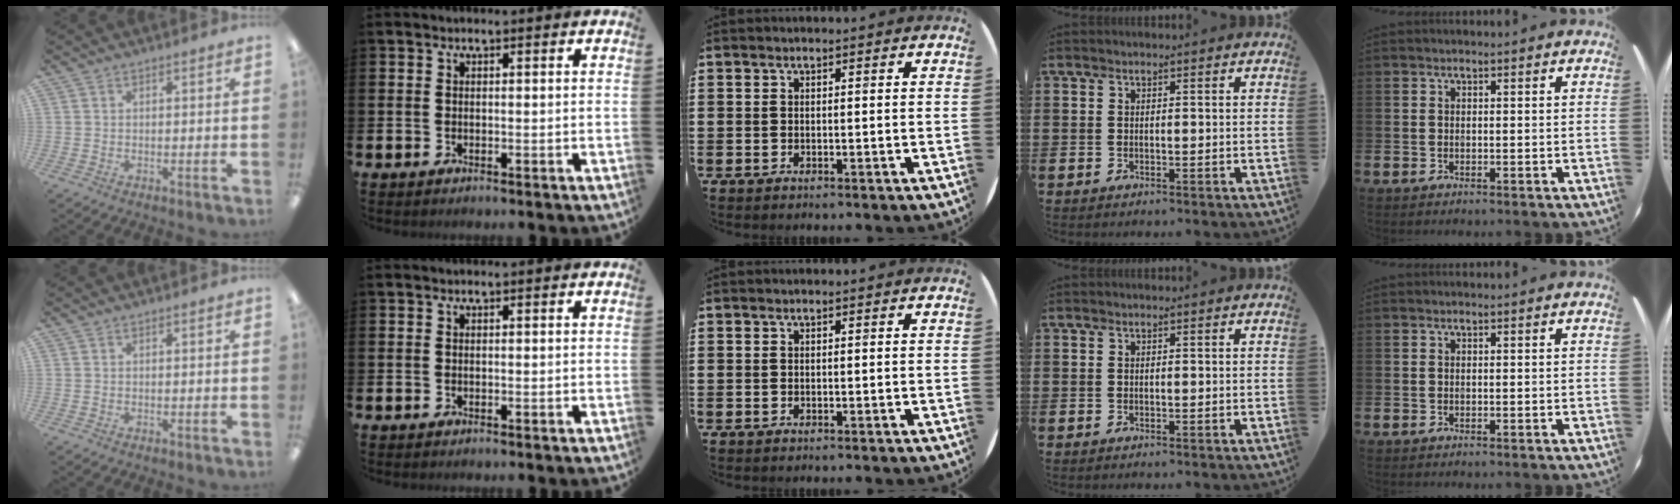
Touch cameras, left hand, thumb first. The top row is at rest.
{}